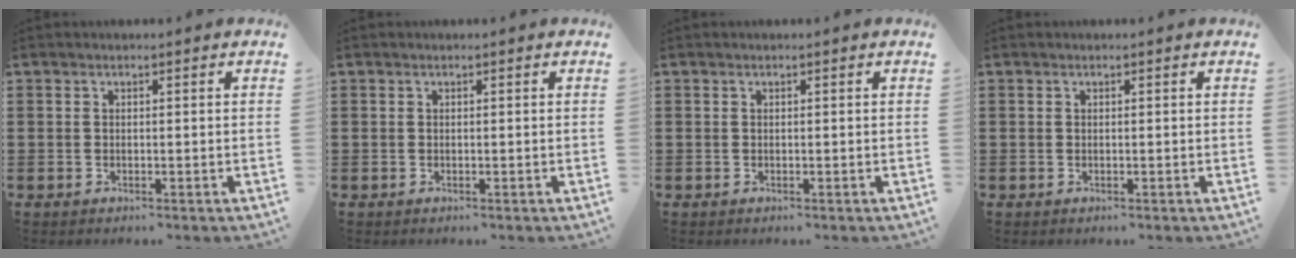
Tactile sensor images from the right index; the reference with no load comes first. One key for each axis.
{"total": 0.0}
{"total": 0.0}
{"total": 0.0}